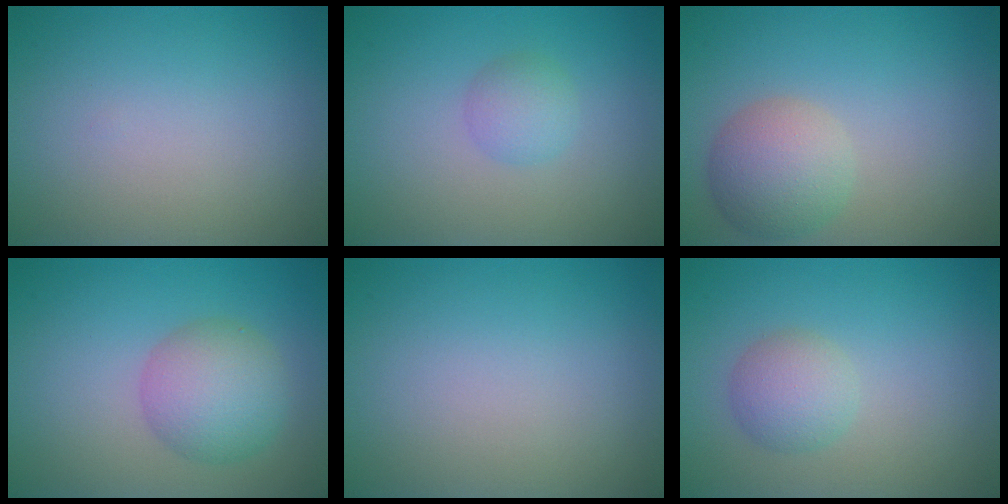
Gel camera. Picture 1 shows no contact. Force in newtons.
{"total": 1.8, "press": 1.8, "slide": 0.0}
{"total": 4.2, "press": 4.2, "slide": 0.2}
{"total": 4.8, "press": 4.8, "slide": 0.2}
{"total": 0.0}
{"total": 2.7, "press": 2.7, "slide": 0.0}